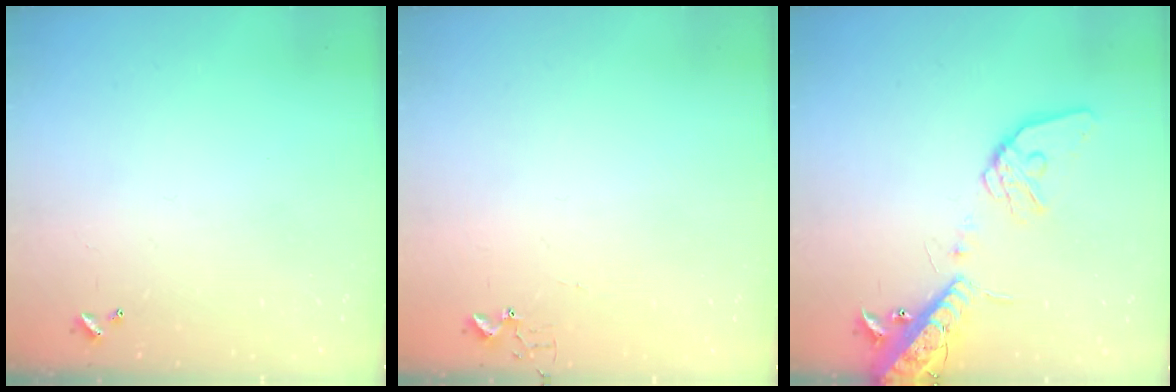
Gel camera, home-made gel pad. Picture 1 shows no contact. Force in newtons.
{"total": 2.7, "press": 2.7, "slide": 0.3}
{"total": 18.9, "press": 18.6, "slide": 3.4}